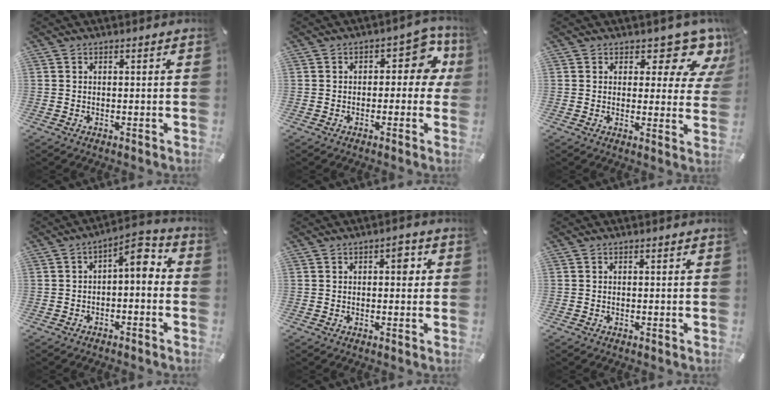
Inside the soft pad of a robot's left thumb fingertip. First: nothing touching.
{"total": 8.7, "force": [2.3, 5.3, 6.5], "torque": [-0.064, -0.011, 0.030]}
{"total": 10.0, "force": [7.0, 4.5, 5.6], "torque": [-0.058, -0.057, 0.116]}
{"total": 5.9, "force": [0.1, 2.8, 5.1], "torque": [-0.078, -0.004, -0.010]}
{"total": 3.3, "force": [0.5, 1.8, 2.7], "torque": [-0.024, -0.001, -0.001]}
{"total": 0.0}